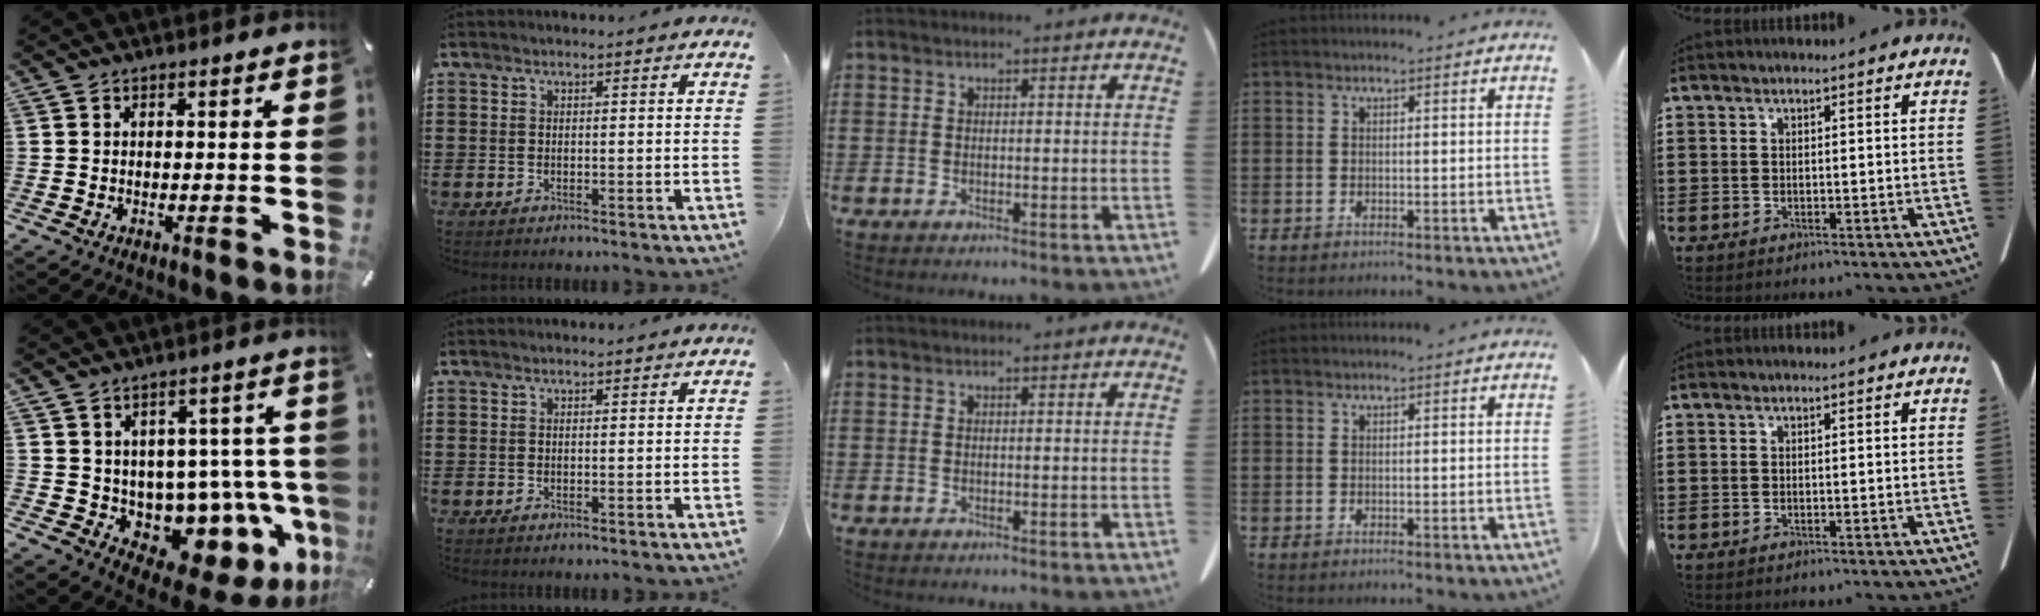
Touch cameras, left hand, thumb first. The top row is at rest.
{"thumb": {"total": 8.9, "force": [-0.6, 7.7, 4.6], "torque": [-0.057, -0.031, 0.010]}}